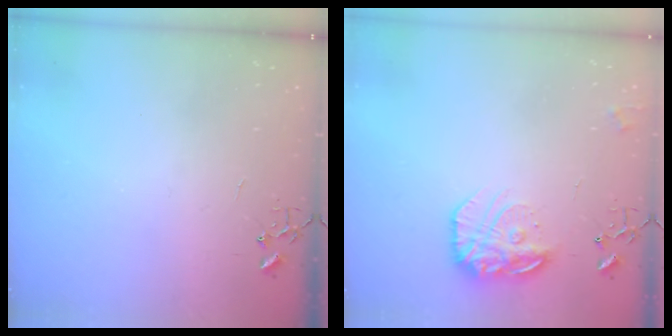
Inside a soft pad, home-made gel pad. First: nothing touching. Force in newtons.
{"total": 16.4, "press": 16.3, "slide": 1.3}